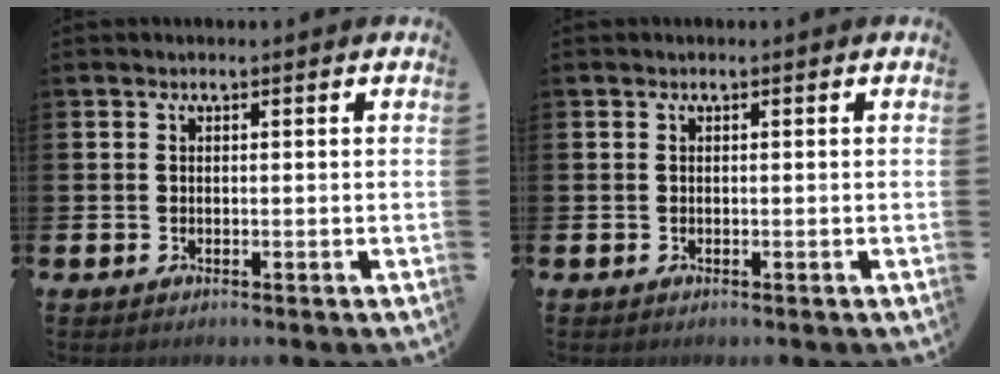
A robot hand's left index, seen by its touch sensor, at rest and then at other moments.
{"total": 0.0}